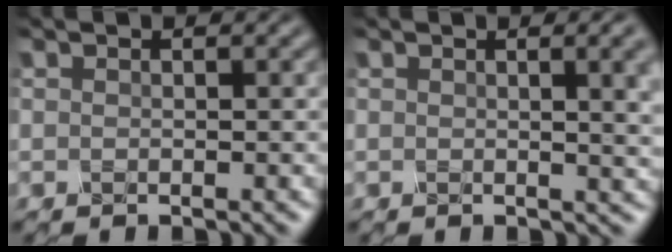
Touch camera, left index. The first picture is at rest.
{"total": 8.0, "force": [2.3, 3.8, 6.6], "torque": [-0.029, 0.047, 0.013]}